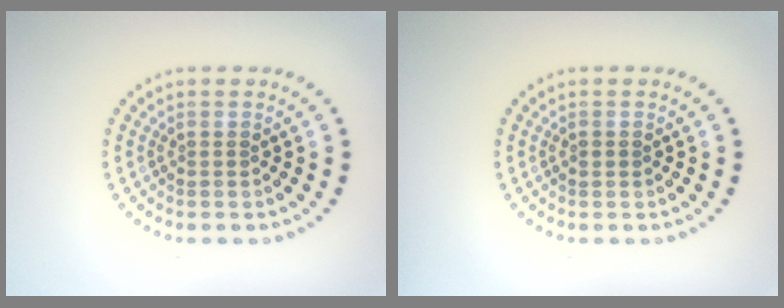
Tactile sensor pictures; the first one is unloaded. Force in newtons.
{"total": 0.6, "press": 0.6, "slide": 0.1}